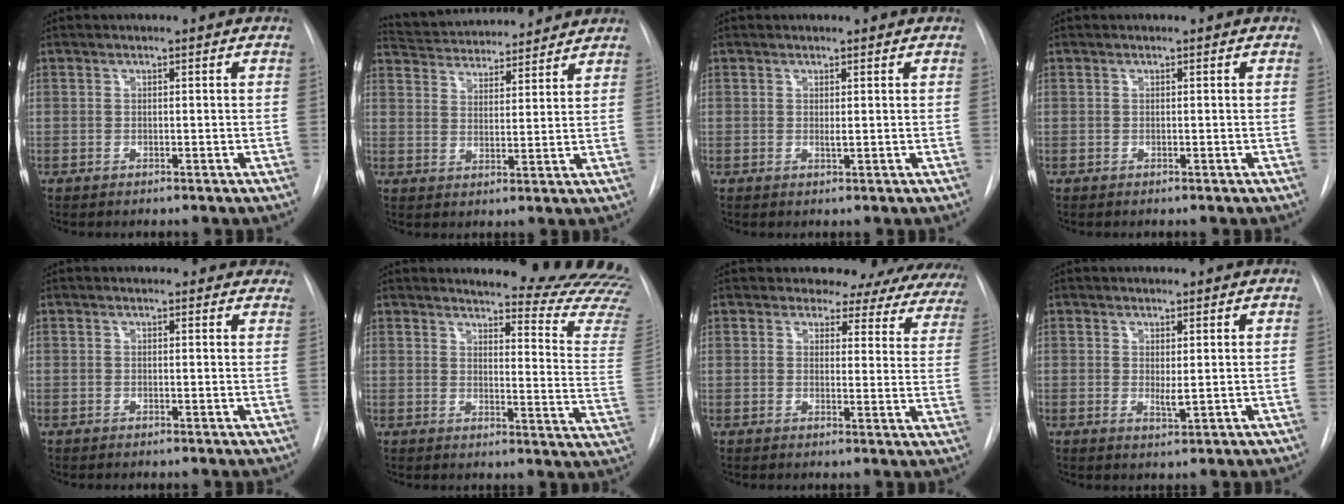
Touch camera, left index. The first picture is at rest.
{"total": 15.2, "force": [14.4, 2.9, 4.0], "torque": [-0.067, 0.027, 0.216]}
{"total": 0.9, "force": [0.6, 0.1, 0.6], "torque": [-0.014, -0.003, 0.010]}
{"total": 0.0}
{"total": 8.3, "force": [7.6, 2.9, 1.5], "torque": [0.011, 0.007, 0.064]}
{"total": 20.8, "force": [20.0, 0.8, 5.6], "torque": [-0.062, -0.158, 0.209]}
{"total": 17.7, "force": [16.2, 6.0, 3.8], "torque": [-0.029, -0.056, 0.158]}
{"total": 2.1, "force": [0.9, 0.5, 1.8], "torque": [-0.033, -0.007, 0.019]}